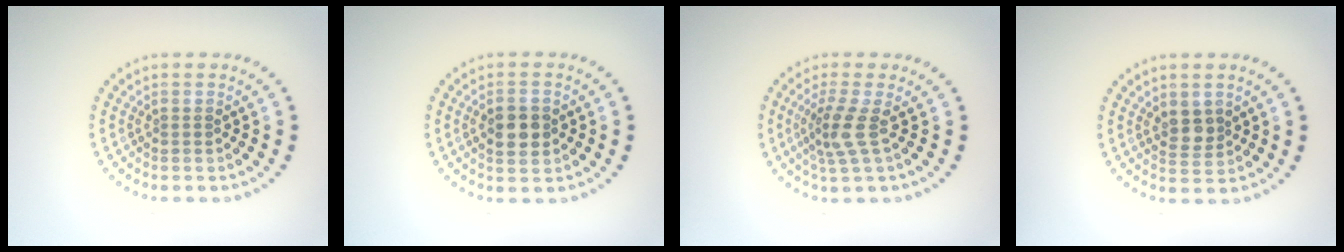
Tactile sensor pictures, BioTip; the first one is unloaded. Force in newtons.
{"total": 3.0, "press": 3.0, "slide": 0.1}
{"total": 2.8, "press": 2.1, "slide": 1.8}
{"total": 2.0, "press": 1.9, "slide": 0.7}